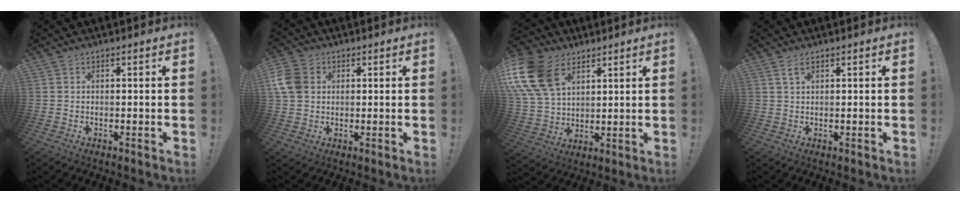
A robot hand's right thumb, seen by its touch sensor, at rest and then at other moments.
{"total": 8.7, "force": [1.8, 7.0, 4.9], "torque": [-0.098, 0.004, 0.039]}
{"total": 19.3, "force": [8.6, 13.1, 11.3], "torque": [-0.227, -0.033, 0.163]}
{"total": 2.3, "force": [1.1, 0.2, 2.0], "torque": [-0.040, -0.001, 0.019]}